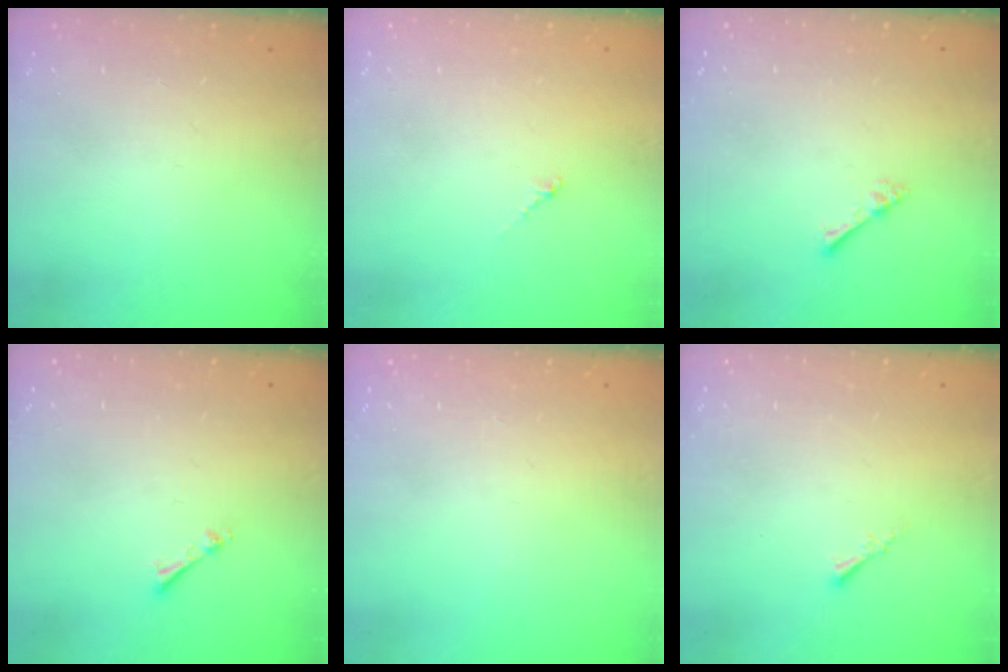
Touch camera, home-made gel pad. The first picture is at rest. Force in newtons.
{"total": 0.8, "press": 0.6, "slide": 0.4}
{"total": 1.0, "press": 1.0, "slide": 0.3}
{"total": 1.0, "press": 1.0, "slide": 0.2}
{"total": 0.0}
{"total": 0.5, "press": 0.4, "slide": 0.3}